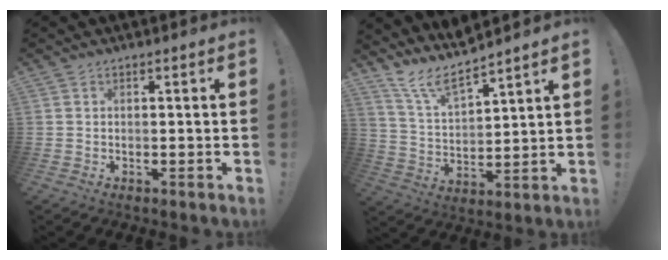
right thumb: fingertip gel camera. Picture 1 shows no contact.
{"total": 10.4, "force": [9.2, 2.1, 4.2], "torque": [-0.096, -0.073, 0.166]}